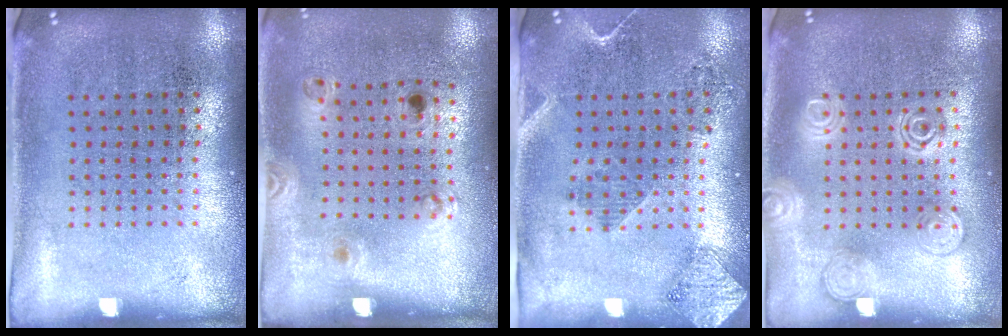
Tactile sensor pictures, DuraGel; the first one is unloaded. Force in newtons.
{"total": 1.2, "press": 0.7, "slide": 1.0}
{"total": 1.9, "press": 1.7, "slide": 1.0}
{"total": 2.6, "press": 2.5, "slide": 0.3}